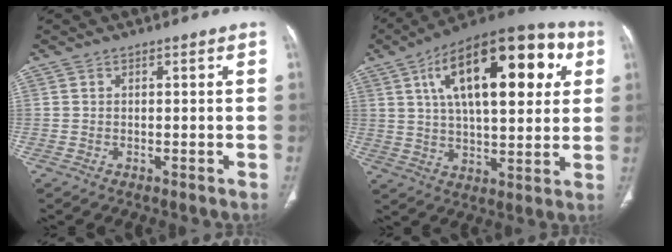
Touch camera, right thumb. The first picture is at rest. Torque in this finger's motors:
{"motor_torque": [0.29, 4.72, 2.03, 0.12, 0.55]}